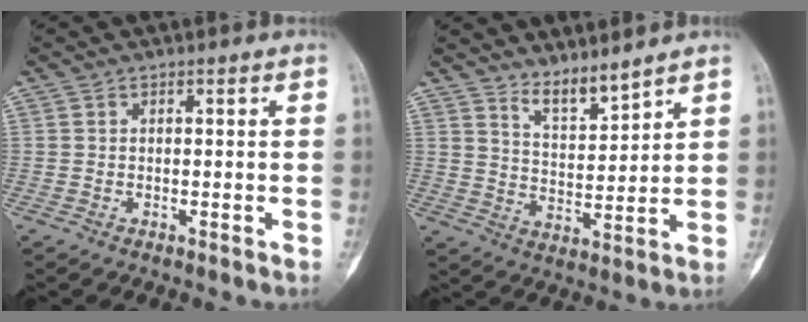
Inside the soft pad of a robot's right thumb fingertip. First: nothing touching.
{"total": 5.7, "force": [5.2, 1.0, 2.2], "torque": [-0.032, -0.054, 0.104]}